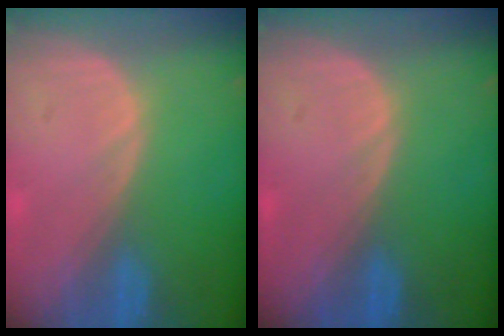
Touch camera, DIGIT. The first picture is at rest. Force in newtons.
{"total": 0.0}